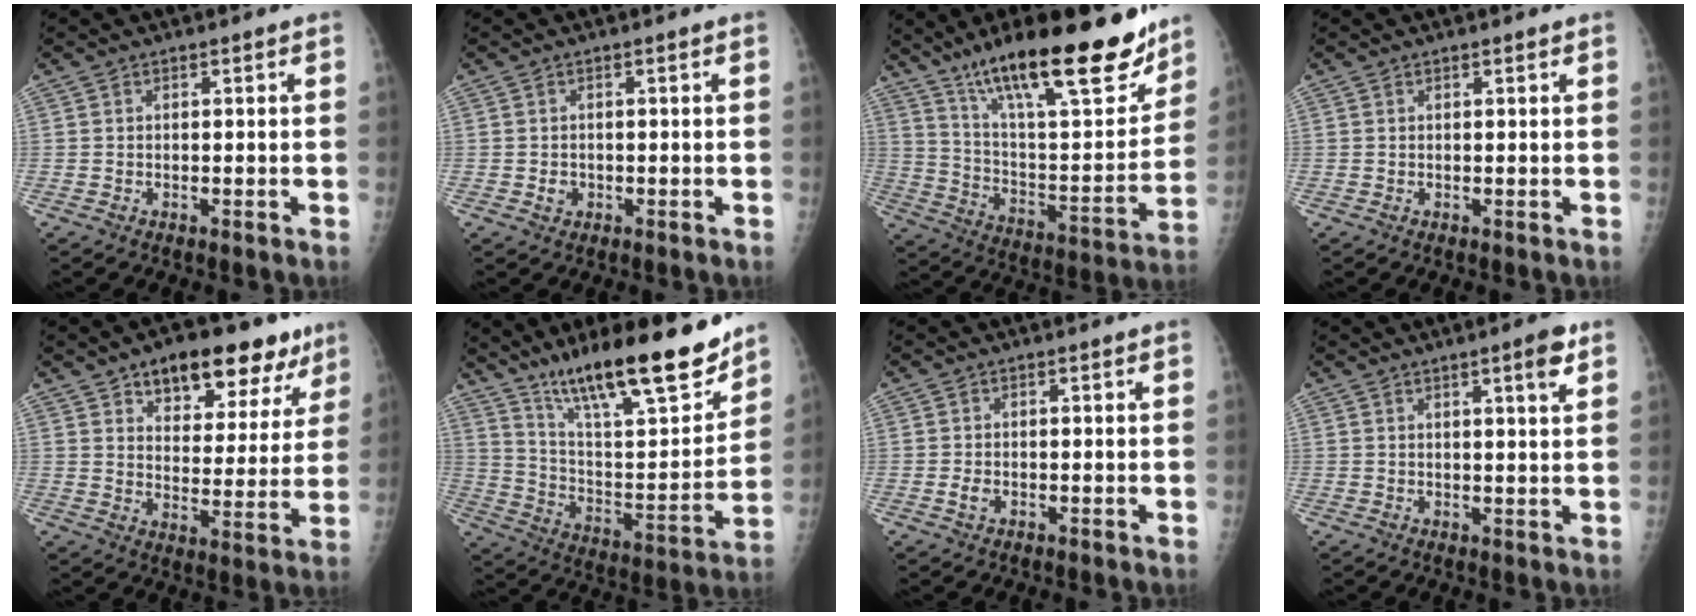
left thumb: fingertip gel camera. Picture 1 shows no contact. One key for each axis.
{"total": 1.4, "fx": -0.3, "fy": 1.2, "fz": 0.6, "tx": -0.006, "ty": 0.002, "tz": -0.001}
{"total": 28.0, "fx": 19.1, "fy": 7.4, "fz": 19.1, "tx": -0.269, "ty": -0.071, "tz": 0.311}
{"total": 0.6, "fx": 0.5, "fy": 0.1, "fz": 0.4, "tx": -0.006, "ty": -0.001, "tz": 0.007}
{"total": 17.7, "fx": 11.0, "fy": 8.8, "fz": 10.6, "tx": -0.084, "ty": -0.038, "tz": 0.157}
{"total": 24.5, "fx": 17.9, "fy": 5.2, "fz": 15.9, "tx": -0.230, "ty": -0.081, "tz": 0.303}
{"total": 1.4, "fx": -0.3, "fy": 0.9, "fz": 1.0, "tx": -0.018, "ty": -0.001, "tz": -0.004}
{"total": 4.4, "fx": 2.5, "fy": 0.4, "fz": 3.6, "tx": -0.047, "ty": -0.014, "tz": 0.034}